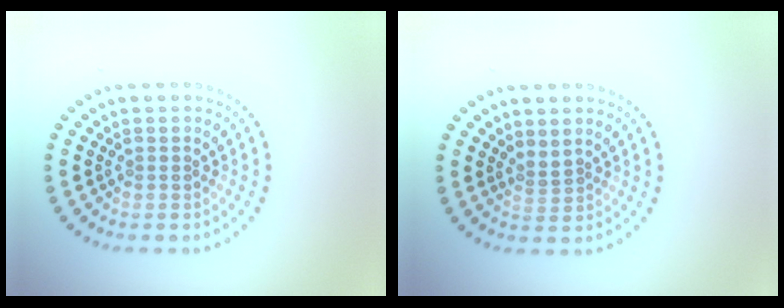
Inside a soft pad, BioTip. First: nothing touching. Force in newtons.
{"total": 1.1, "press": 0.3, "slide": 1.0}